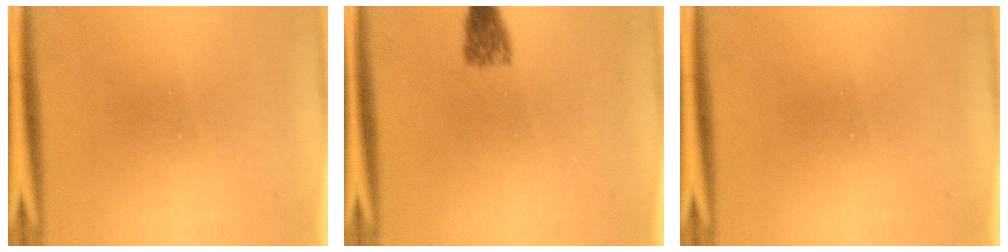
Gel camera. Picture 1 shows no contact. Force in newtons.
{"total": 2.7}
{"total": 0.0}